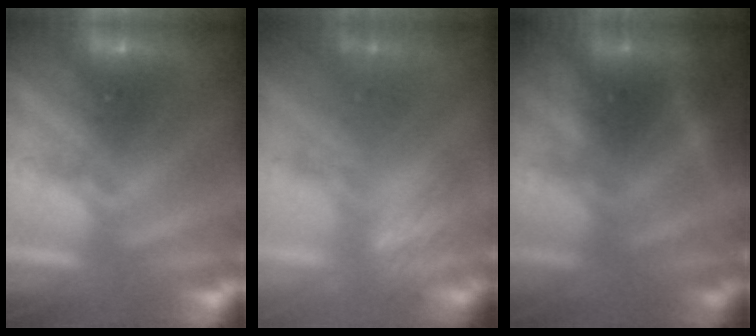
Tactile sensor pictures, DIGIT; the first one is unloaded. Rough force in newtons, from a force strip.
{"total": 2.8}
{"total": 7.2}